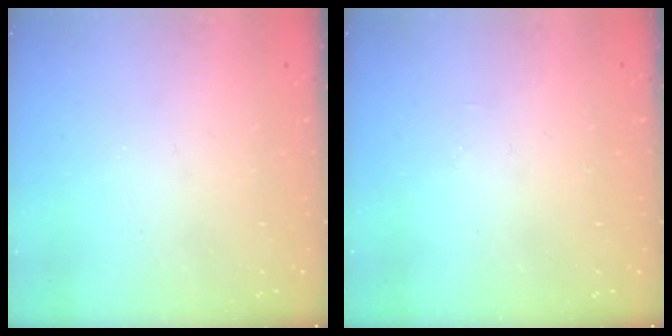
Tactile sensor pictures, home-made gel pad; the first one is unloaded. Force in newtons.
{"total": 1.2, "press": 1.2, "slide": 0.3}